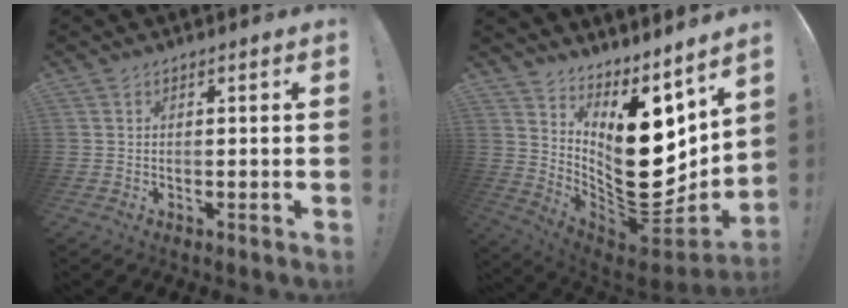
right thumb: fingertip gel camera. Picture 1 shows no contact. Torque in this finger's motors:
{"motor_torque": [-0.30, 1.62, 1.34, 1.31, 0.18]}